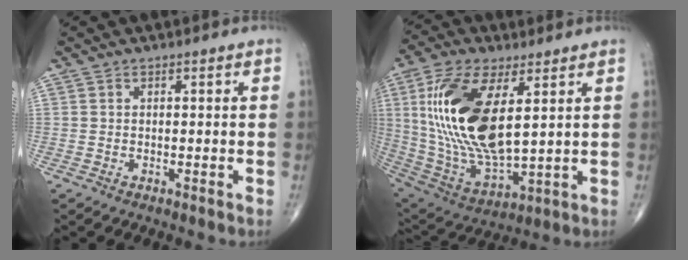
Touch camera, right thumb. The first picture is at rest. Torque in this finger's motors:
{"motor_torque": [1.85, 3.16, 2.22, 0.55, 0.78]}